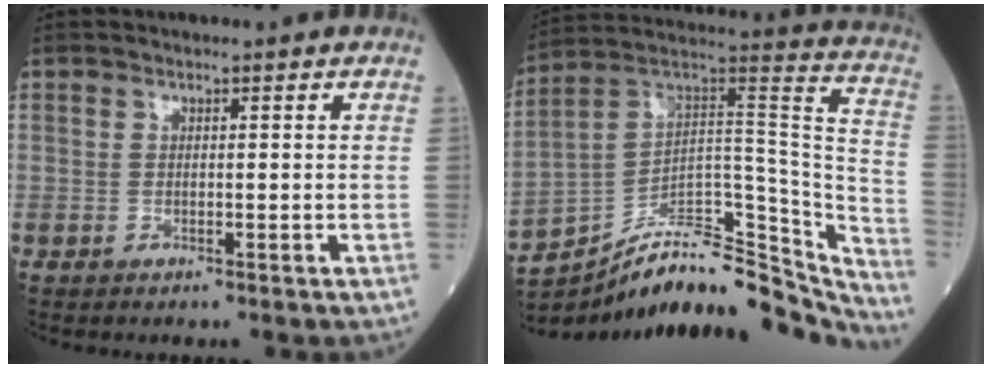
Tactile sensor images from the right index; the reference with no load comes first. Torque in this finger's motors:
{"motor_torque": [-0.45, -1.12, -0.53, -0.11]}